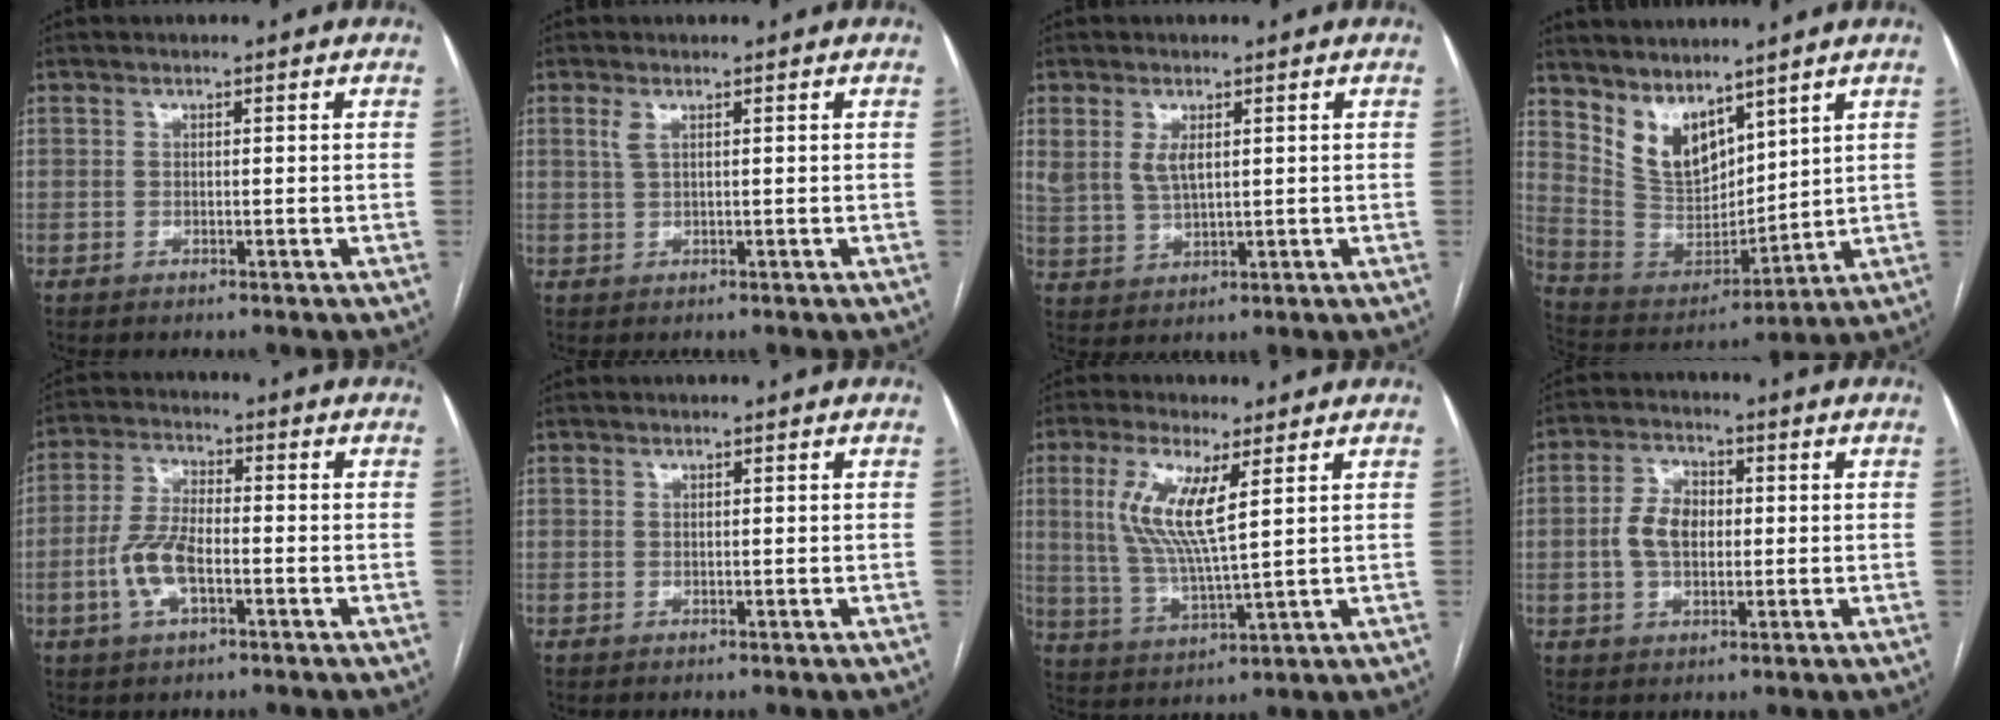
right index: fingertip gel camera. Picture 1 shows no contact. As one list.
[{"total": 1.5, "force": [0.9, 0.3, 1.1], "torque": [-0.038, 0.009, 0.020]}, {"total": 4.7, "force": [2.0, 2.4, 3.5], "torque": [-0.081, 0.006, 0.048]}, {"total": 10.6, "force": [7.6, 5.2, 5.3], "torque": [-0.113, 0.007, 0.173]}, {"total": 7.4, "force": [-2.3, 2.7, 6.4], "torque": [-0.143, 0.005, -0.046]}, {"total": 0.0}, {"total": 9.9, "force": [3.4, 1.3, 9.1], "torque": [-0.200, -0.006, 0.067]}, {"total": 6.4, "force": [0.1, 4.1, 4.9], "torque": [-0.102, 0.016, 0.003]}]